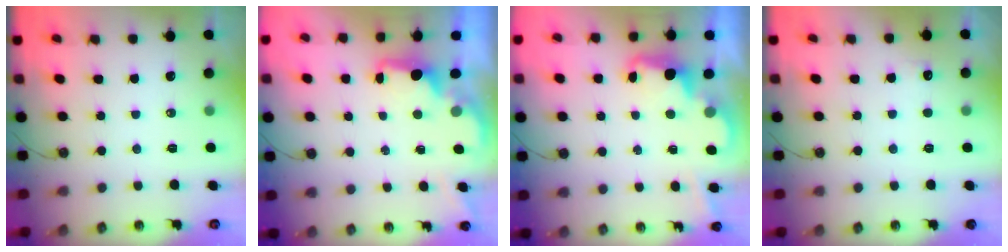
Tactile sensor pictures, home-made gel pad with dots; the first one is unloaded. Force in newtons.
{"total": 1.9, "press": 1.7, "slide": 0.8}
{"total": 2.4, "press": 2.3, "slide": 0.5}
{"total": 5.1, "press": 4.9, "slide": 1.1}